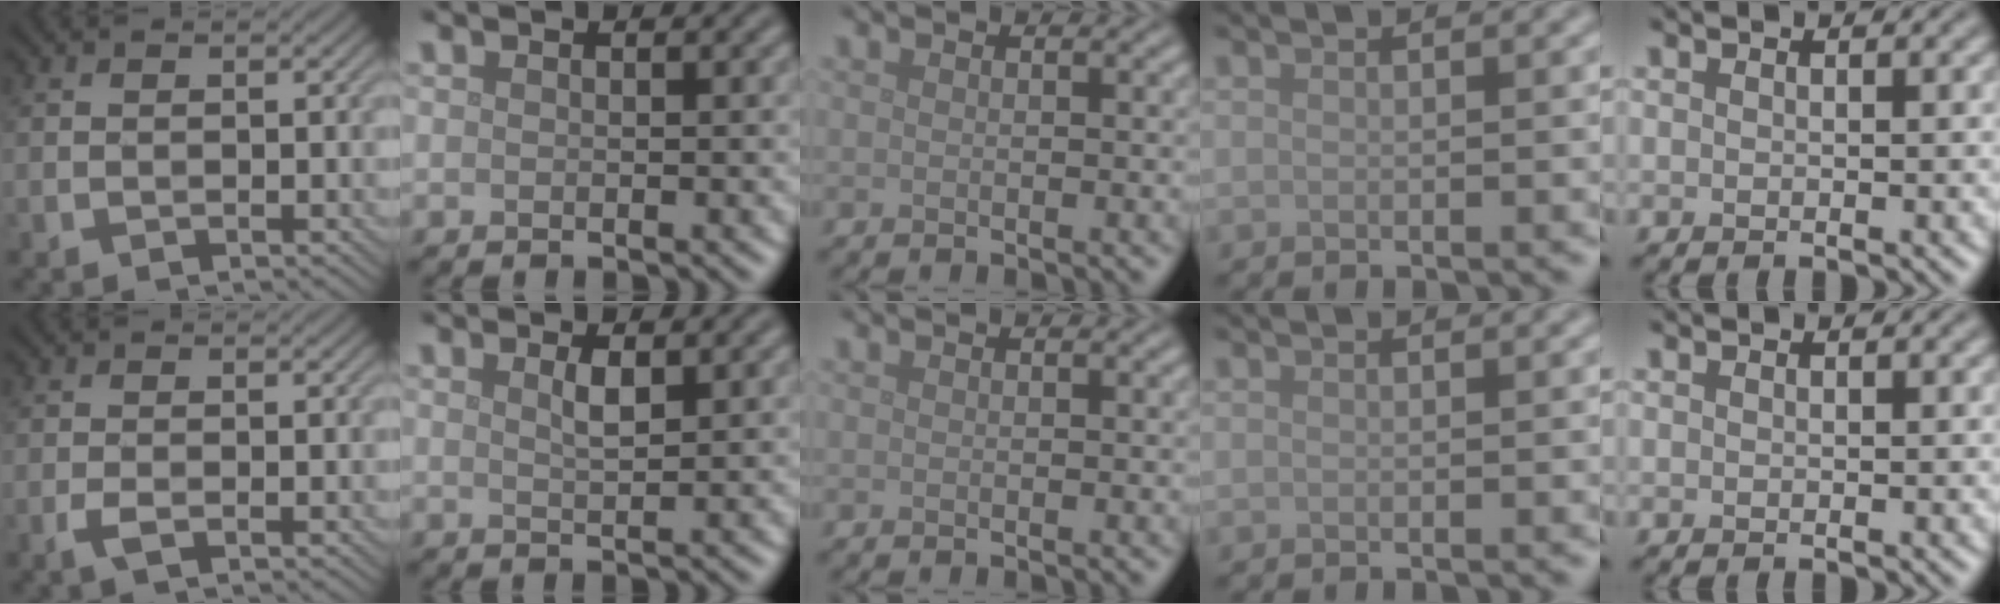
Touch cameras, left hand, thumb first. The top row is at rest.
{"thumb": {"total": 1.7, "force": [-0.8, 0.4, 1.4], "torque": [-0.034, 0.000, -0.019]}, "index": {"total": 1.5, "force": [0.8, 0.3, 1.2], "torque": [-0.025, 0.000, 0.012]}}